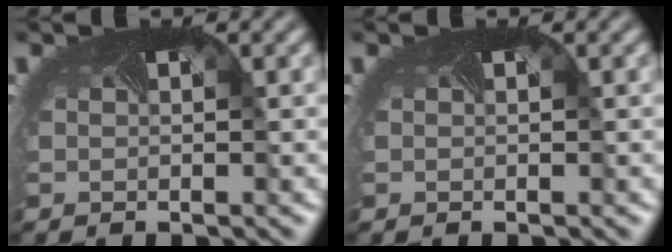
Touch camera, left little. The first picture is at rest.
{"total": 0.0}